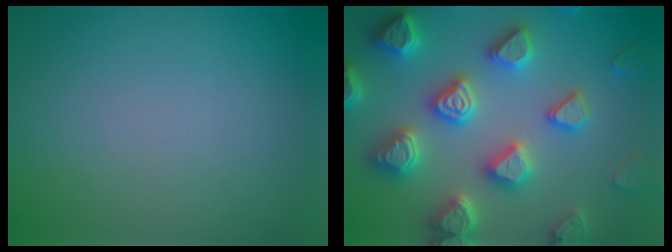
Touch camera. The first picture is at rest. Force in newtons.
{"total": 7.3, "press": 7.1, "slide": 1.7}